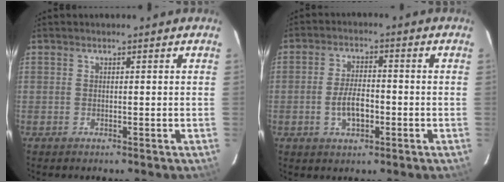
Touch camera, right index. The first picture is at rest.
{"total": 5.9, "force": [-1.8, 2.7, 4.9], "torque": [-0.100, 0.003, -0.029]}